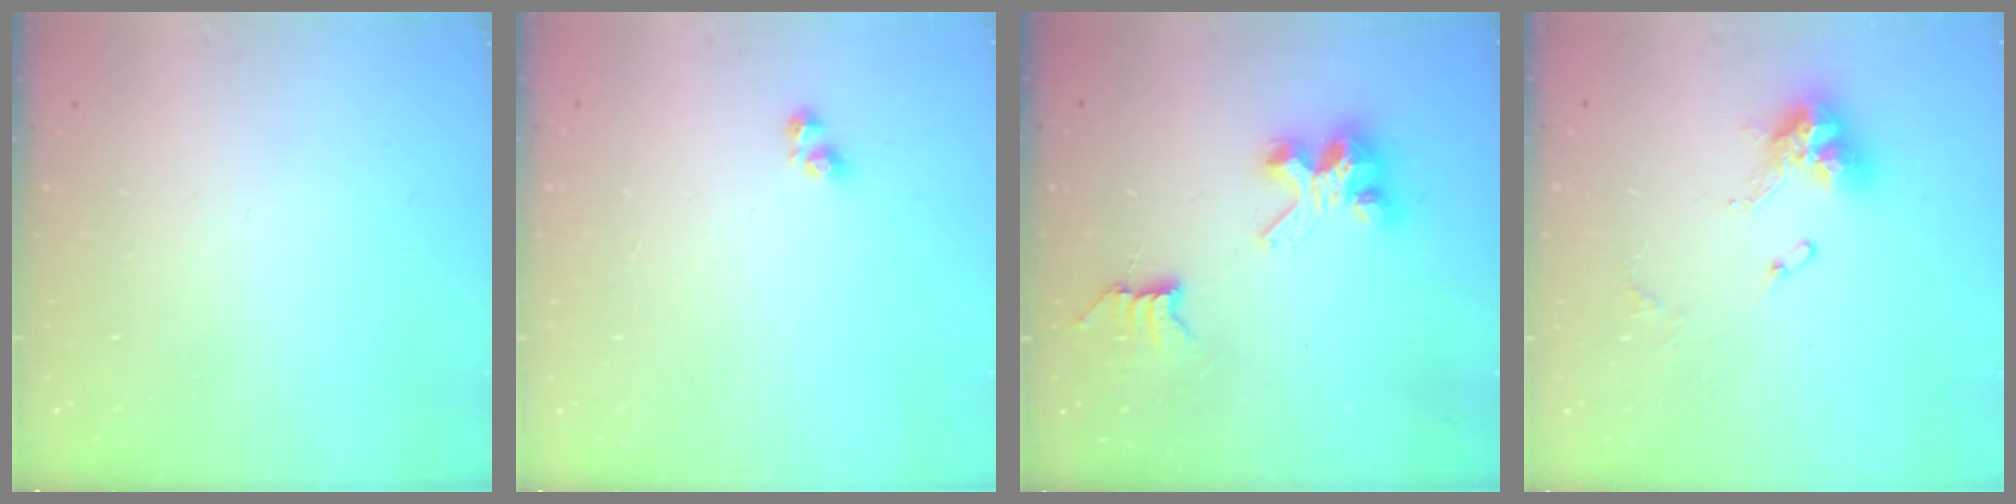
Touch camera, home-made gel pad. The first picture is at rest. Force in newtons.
{"total": 3.6, "press": 3.6, "slide": 0.1}
{"total": 7.8, "press": 7.8, "slide": 0.3}
{"total": 11.5, "press": 11.4, "slide": 1.4}